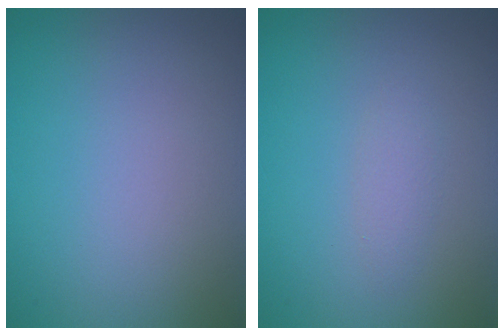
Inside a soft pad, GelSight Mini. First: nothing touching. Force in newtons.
{"total": 1.1, "press": 1.1, "slide": 0.1}